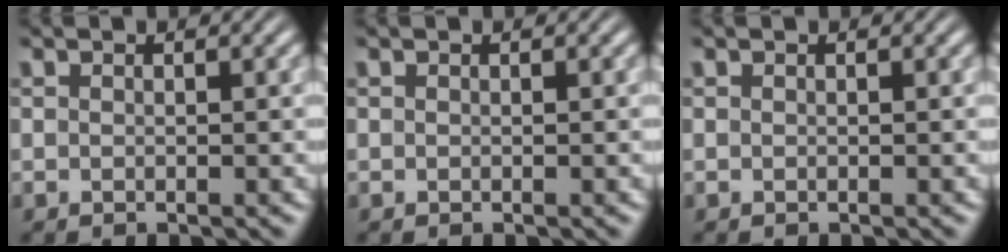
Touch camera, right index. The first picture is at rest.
{"total": 0.0}
{"total": 0.0}